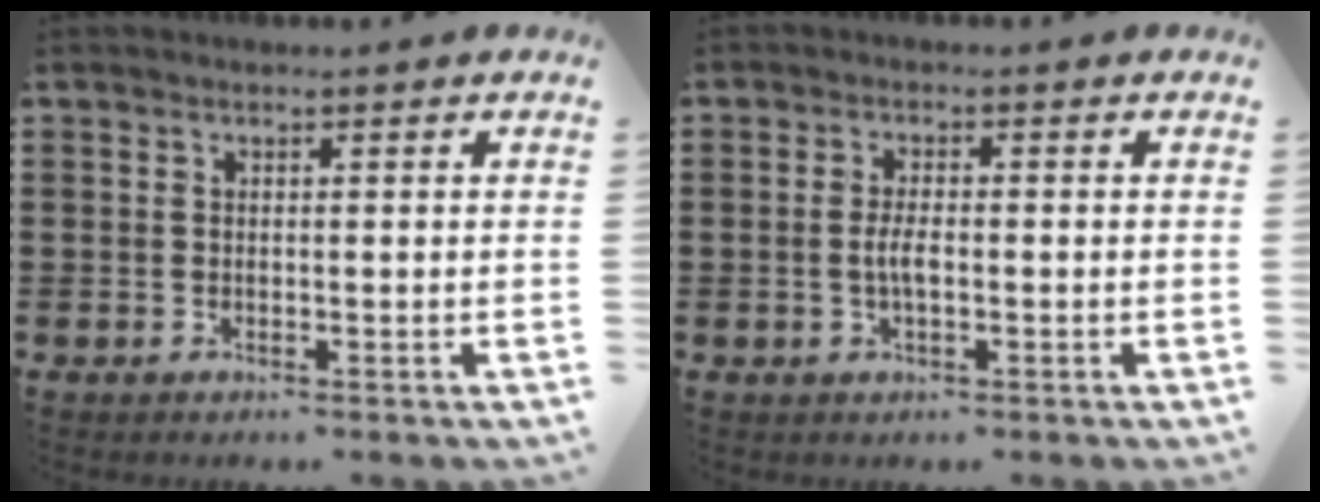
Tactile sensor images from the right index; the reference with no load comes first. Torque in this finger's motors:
{"motor_torque": [0.90, 0.41, 0.38, 0.09]}